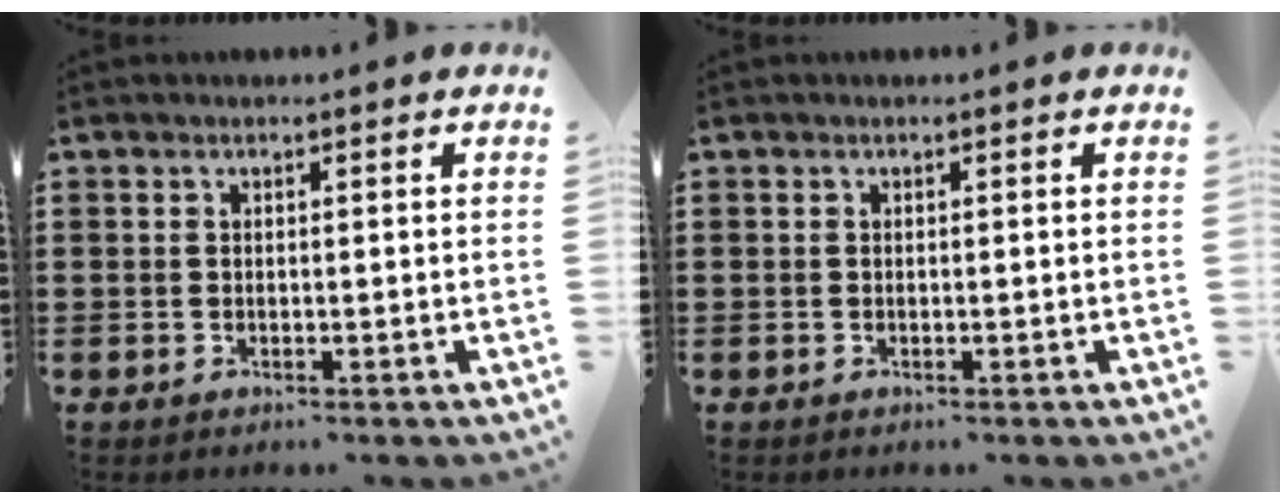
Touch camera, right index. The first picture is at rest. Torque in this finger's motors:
{"motor_torque": [0.00, 0.00, 0.02, -0.01]}